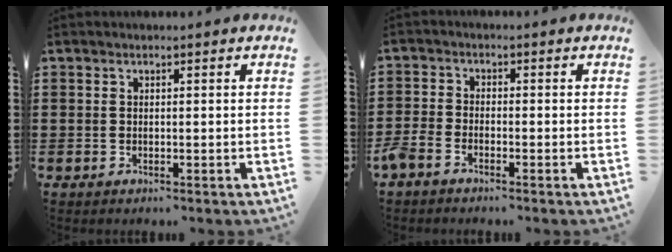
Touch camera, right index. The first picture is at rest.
{"total": 2.1, "force": [-2.0, 0.6, 0.6], "torque": [-0.027, -0.001, -0.043]}